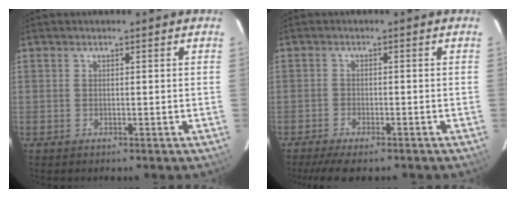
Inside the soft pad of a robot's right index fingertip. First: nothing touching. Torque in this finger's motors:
{"motor_torque": [0.63, -0.49, 0.19, 0.04]}